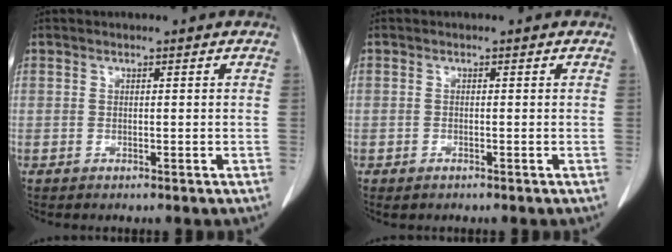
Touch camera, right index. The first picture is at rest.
{"total": 0.7, "force": [-0.5, 0.3, 0.3], "torque": [-0.008, 0.000, -0.006]}